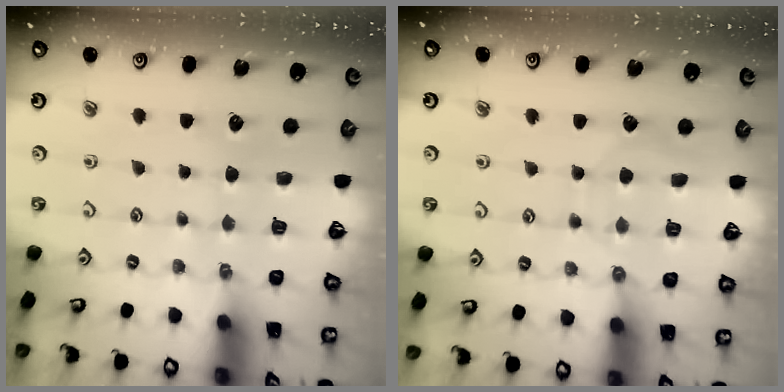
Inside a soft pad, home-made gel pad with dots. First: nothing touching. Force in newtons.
{"total": 3.9, "press": 3.9, "slide": 0.5}